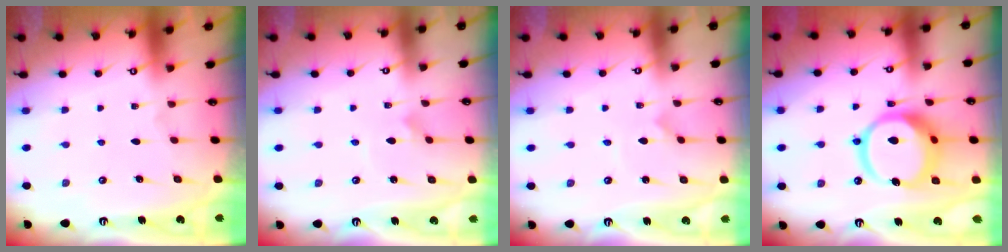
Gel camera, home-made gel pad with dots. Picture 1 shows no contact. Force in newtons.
{"total": 2.2, "press": 2.2, "slide": 0.1}
{"total": 0.8, "press": 0.8, "slide": 0.1}
{"total": 15.6, "press": 15.5, "slide": 2.1}